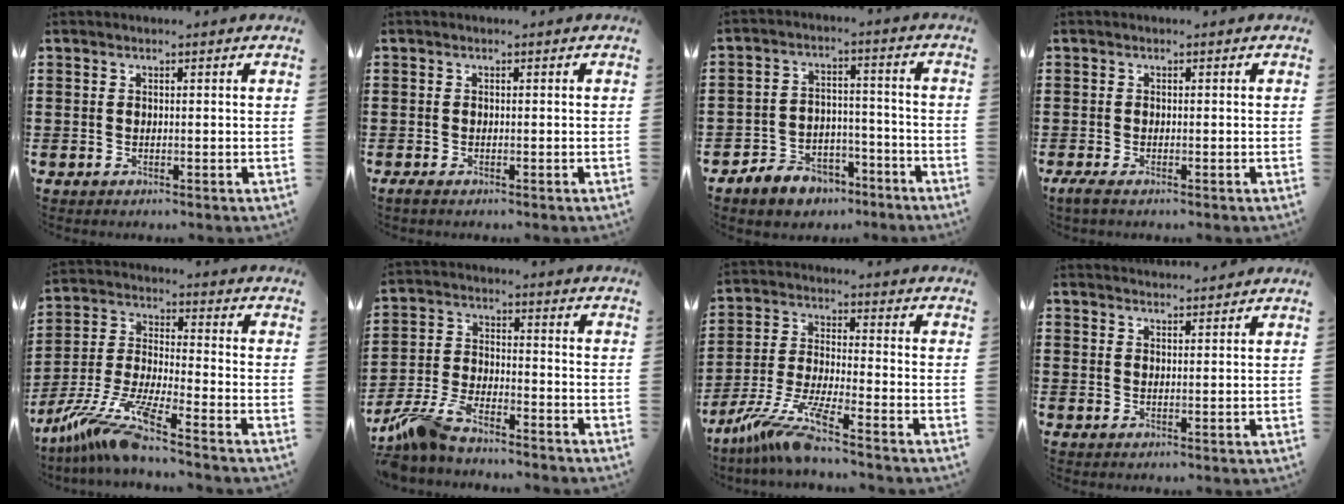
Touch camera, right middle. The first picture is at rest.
{"total": 0.8, "force": [-0.7, 0.3, 0.3], "torque": [-0.010, -0.003, -0.014]}
{"total": 5.6, "force": [-5.0, 2.4, 0.4], "torque": [-0.012, 0.022, -0.099]}
{"total": 1.4, "force": [-1.0, 0.4, 0.9], "torque": [-0.027, -0.004, -0.022]}
{"total": 9.9, "force": [-8.0, -0.2, 5.8], "torque": [-0.142, -0.015, -0.168]}
{"total": 7.2, "force": [-6.6, 1.2, 2.7], "torque": [-0.074, 0.000, -0.133]}
{"total": 8.4, "force": [-6.7, -0.3, 5.0], "torque": [-0.120, -0.019, -0.138]}
{"total": 1.9, "force": [1.9, 0.0, 0.0], "torque": [-0.006, 0.001, 0.037]}